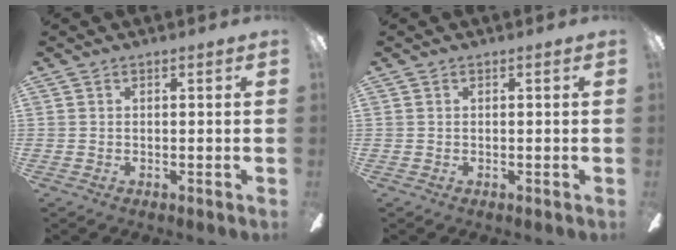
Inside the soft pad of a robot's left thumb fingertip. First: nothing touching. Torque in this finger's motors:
{"motor_torque": [0.00, 0.00, 0.15, -0.15, 0.00]}